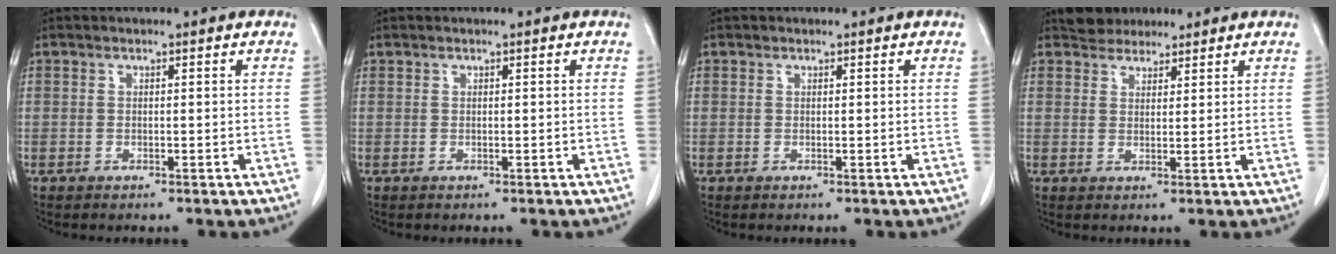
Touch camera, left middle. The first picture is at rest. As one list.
[{"total": 0.0}, {"total": 0.0}, {"total": 3.5, "force": [3.1, 1.6, 0.3], "torque": [-0.007, 0.014, 0.053]}]